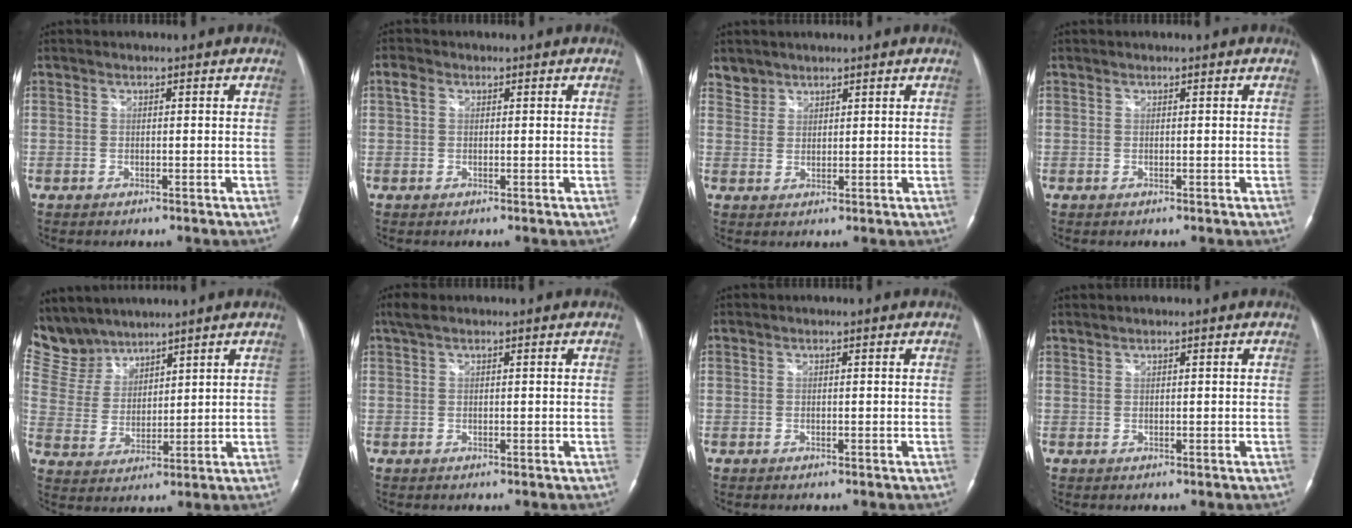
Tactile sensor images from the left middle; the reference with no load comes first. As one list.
[{"total": 1.7, "force": [0.6, 1.2, 1.0], "torque": [-0.028, 0.016, 0.012]}, {"total": 2.6, "force": [2.1, 1.4, -0.5], "torque": [0.016, 0.008, 0.038]}, {"total": 0.0}, {"total": 8.5, "force": [8.0, 3.0, 0.0], "torque": [-0.011, 0.013, 0.178]}, {"total": 2.3, "force": [1.6, 0.7, 1.5], "torque": [-0.035, 0.022, 0.031]}, {"total": 0.0}, {"total": 0.7, "force": [0.7, -0.1, 0.1], "torque": [-0.006, 0.006, 0.019]}]